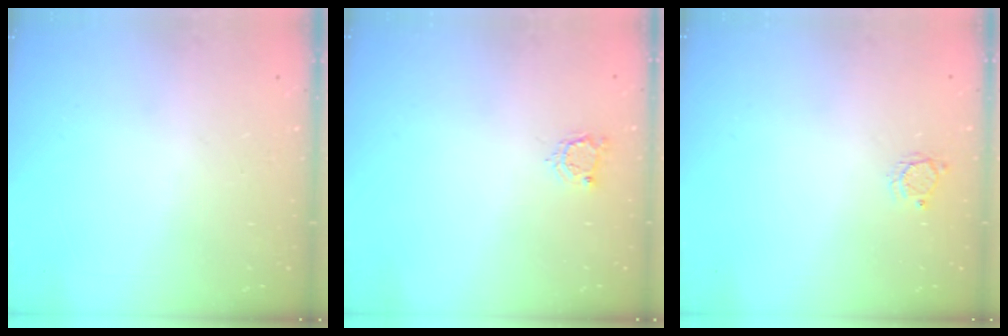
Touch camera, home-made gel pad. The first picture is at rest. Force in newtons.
{"total": 4.1, "press": 4.1, "slide": 0.5}
{"total": 3.0, "press": 3.0, "slide": 0.3}